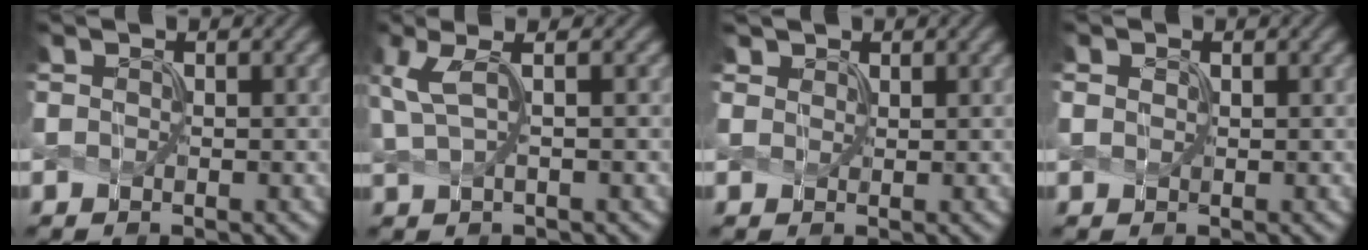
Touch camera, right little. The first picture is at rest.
{"total": 2.7, "force": [1.0, 0.6, 2.5], "torque": [-0.064, 0.010, 0.031]}
{"total": 1.1, "force": [0.7, 0.3, -0.9], "torque": [0.011, 0.001, 0.023]}
{"total": 0.5, "force": [-0.1, 0.3, -0.4], "torque": [0.000, 0.003, 0.010]}